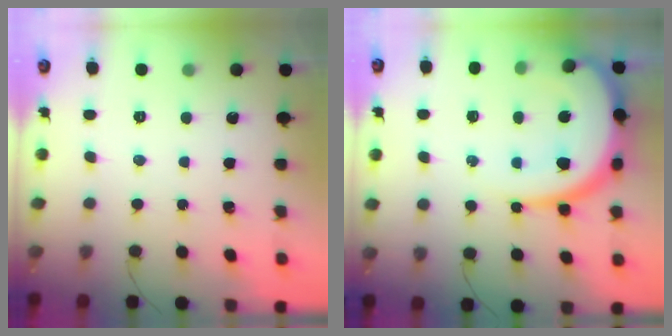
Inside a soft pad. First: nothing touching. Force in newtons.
{"total": 16.9, "press": 16.9, "slide": 1.5}